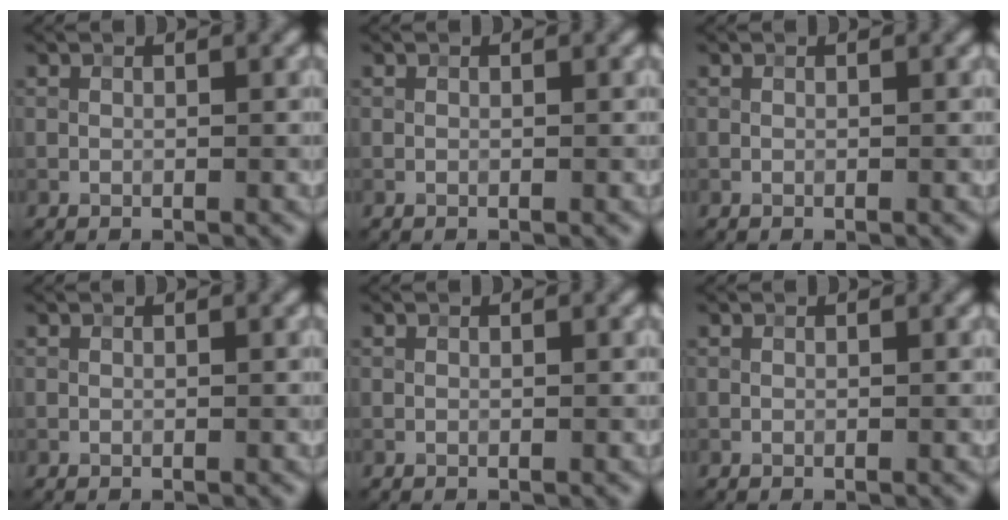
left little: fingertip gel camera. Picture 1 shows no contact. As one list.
[{"total": 0.0}, {"total": 0.0}, {"total": 0.0}, {"total": 0.0}, {"total": 0.0}]